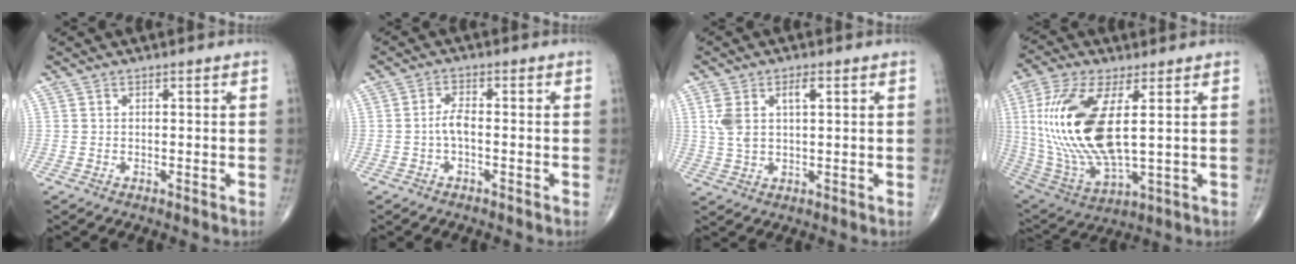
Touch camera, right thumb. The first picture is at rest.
{"total": 2.7, "force": [-0.7, 1.0, 2.4], "torque": [-0.050, 0.008, -0.015]}
{"total": 6.4, "force": [2.0, 2.9, 5.3], "torque": [-0.119, 0.007, 0.045]}
{"total": 21.2, "force": [3.1, 8.3, 19.2], "torque": [-0.427, -0.023, 0.066]}